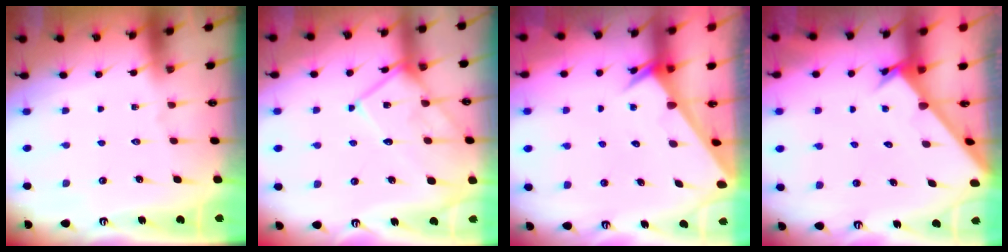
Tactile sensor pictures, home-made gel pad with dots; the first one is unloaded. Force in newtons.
{"total": 14.8, "press": 14.7, "slide": 1.2}
{"total": 2.4, "press": 2.4, "slide": 0.1}
{"total": 2.4, "press": 2.4, "slide": 0.1}